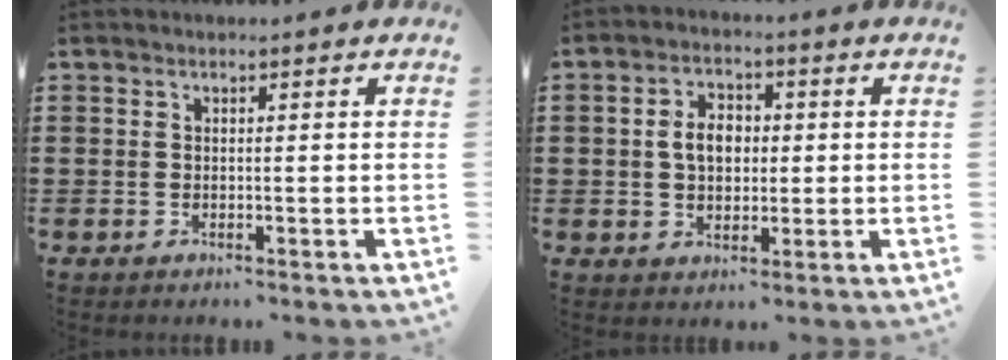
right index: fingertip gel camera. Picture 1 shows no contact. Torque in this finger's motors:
{"motor_torque": [0.65, -0.47, 0.26, 0.10]}